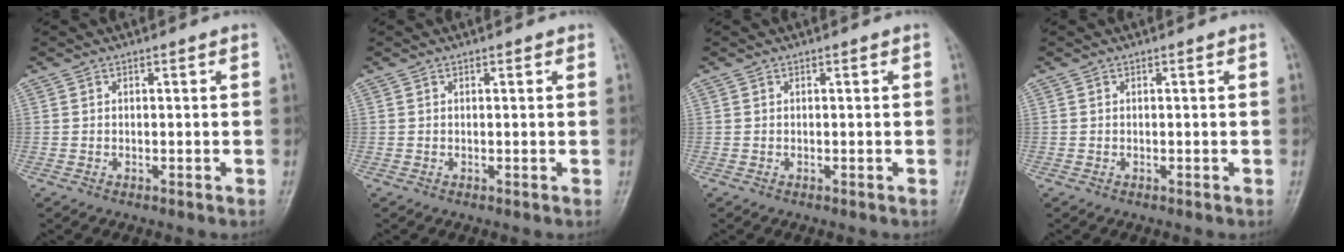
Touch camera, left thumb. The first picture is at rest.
{"total": 0.6, "force": [0.4, 0.3, 0.3], "torque": [-0.002, -0.001, 0.001]}
{"total": 0.0}
{"total": 0.0}